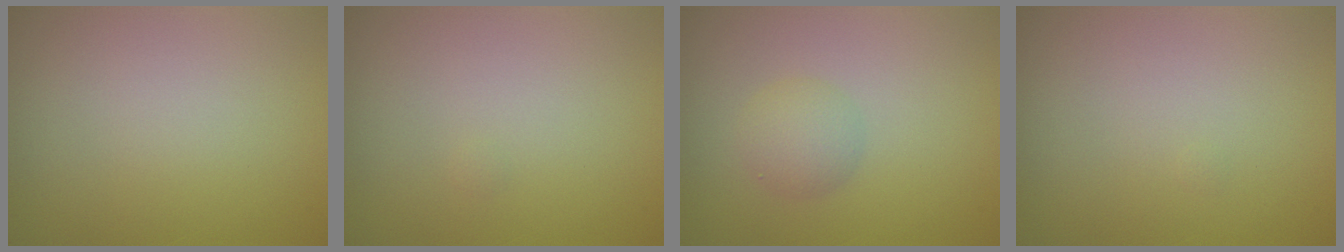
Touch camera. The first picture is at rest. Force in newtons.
{"total": 0.0}
{"total": 2.1, "press": 2.1, "slide": 0.0}
{"total": 0.0}